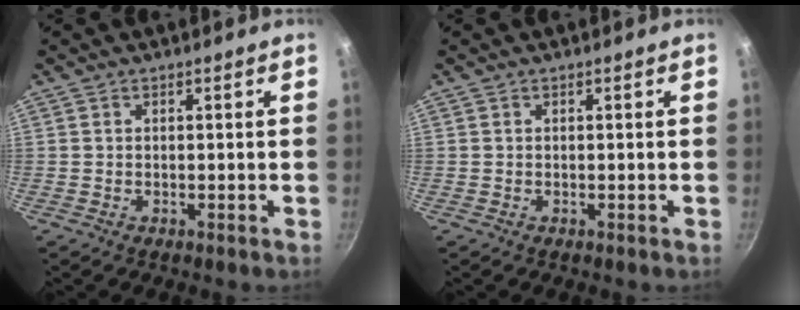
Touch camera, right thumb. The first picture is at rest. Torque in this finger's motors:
{"motor_torque": [-0.16, 0.16, 0.00, 0.00, 0.02]}